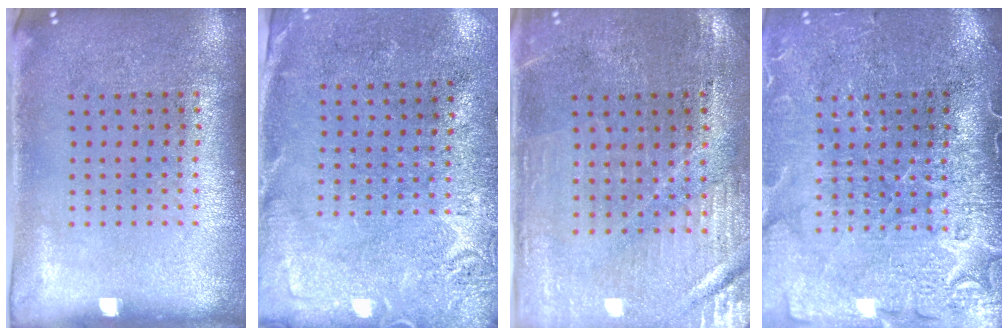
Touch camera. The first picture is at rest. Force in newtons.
{"total": 2.8, "press": 2.3, "slide": 1.5}
{"total": 0.9, "press": 0.8, "slide": 0.3}
{"total": 4.0, "press": 3.5, "slide": 1.9}